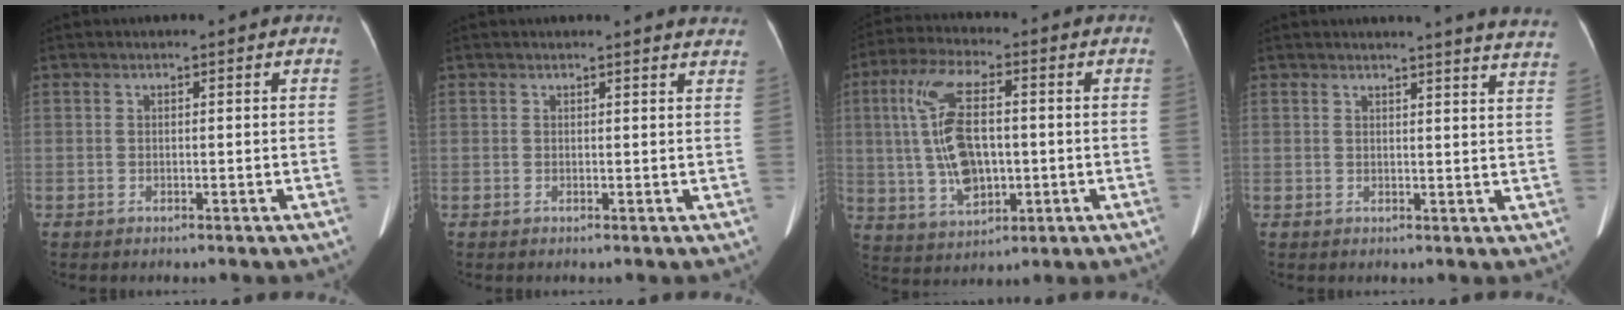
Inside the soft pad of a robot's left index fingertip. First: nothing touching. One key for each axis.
{"total": 4.5, "fx": 4.4, "fy": 0.3, "fz": 0.8, "tx": -0.007, "ty": -0.011, "tz": 0.023}
{"total": 12.2, "fx": 0.5, "fy": 5.2, "fz": 11.0, "tx": -0.237, "ty": 0.011, "tz": 0.019}
{"total": 11.9, "fx": 11.4, "fy": -0.7, "fz": 3.5, "tx": -0.034, "ty": -0.065, "tz": 0.101}